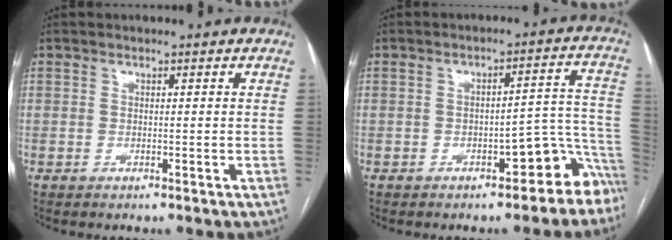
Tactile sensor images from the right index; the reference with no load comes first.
{"total": 7.9, "force": [-5.4, 2.8, 5.0], "torque": [-0.027, 0.048, -0.070]}